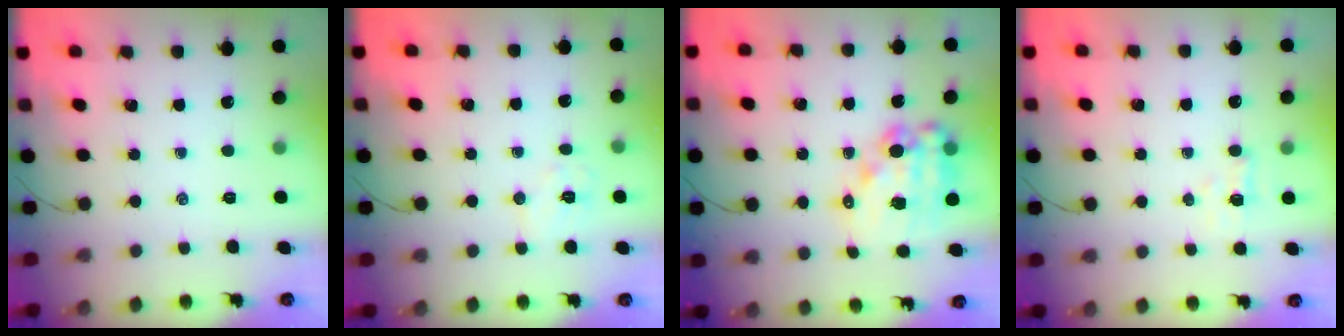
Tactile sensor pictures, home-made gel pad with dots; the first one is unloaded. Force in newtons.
{"total": 5.8, "press": 5.7, "slide": 0.8}
{"total": 14.8, "press": 14.4, "slide": 3.4}
{"total": 2.1, "press": 2.0, "slide": 0.7}